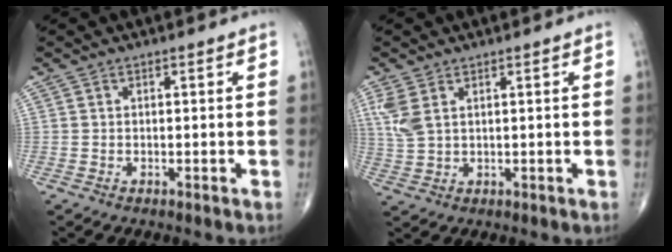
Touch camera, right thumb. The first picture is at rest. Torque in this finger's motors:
{"motor_torque": [1.03, 0.86, 0.89, 0.26, 0.12]}